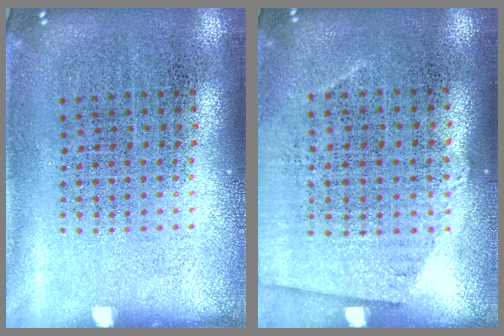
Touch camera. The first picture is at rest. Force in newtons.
{"total": 0.7, "press": 0.4, "slide": 0.5}